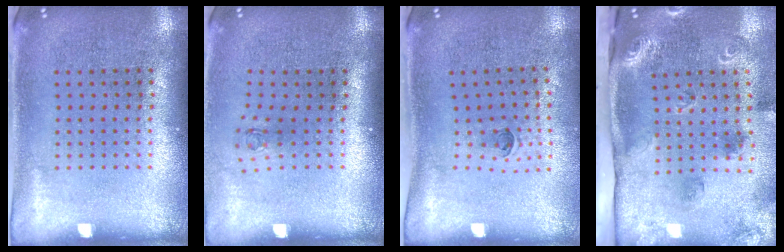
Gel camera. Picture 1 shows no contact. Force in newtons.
{"total": 0.7, "press": 0.3, "slide": 0.6}
{"total": 0.5, "press": 0.3, "slide": 0.4}
{"total": 2.1, "press": 1.8, "slide": 1.1}